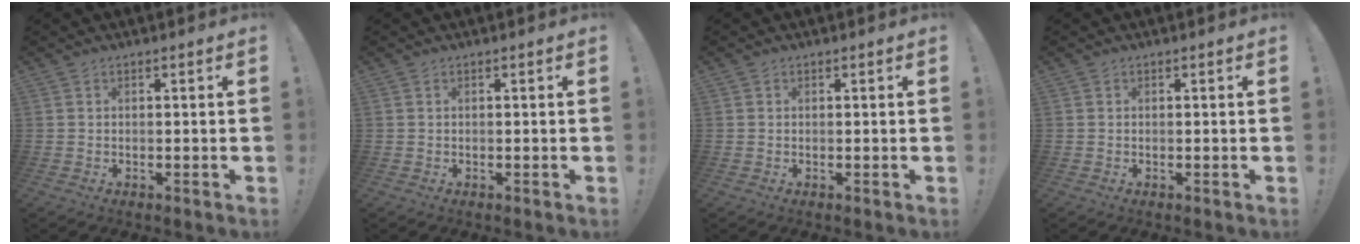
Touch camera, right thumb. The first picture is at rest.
{"total": 0.0}
{"total": 0.0}
{"total": 0.0}